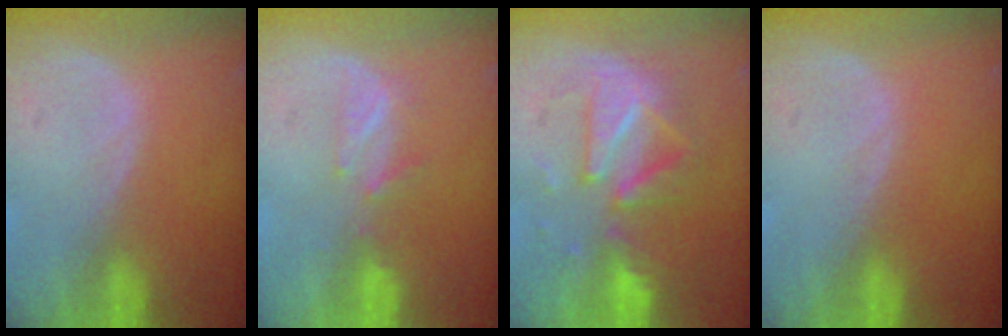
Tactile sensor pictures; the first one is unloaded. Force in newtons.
{"total": 2.7, "press": 2.6, "slide": 0.8}
{"total": 8.4, "press": 8.4, "slide": 0.9}
{"total": 0.0}